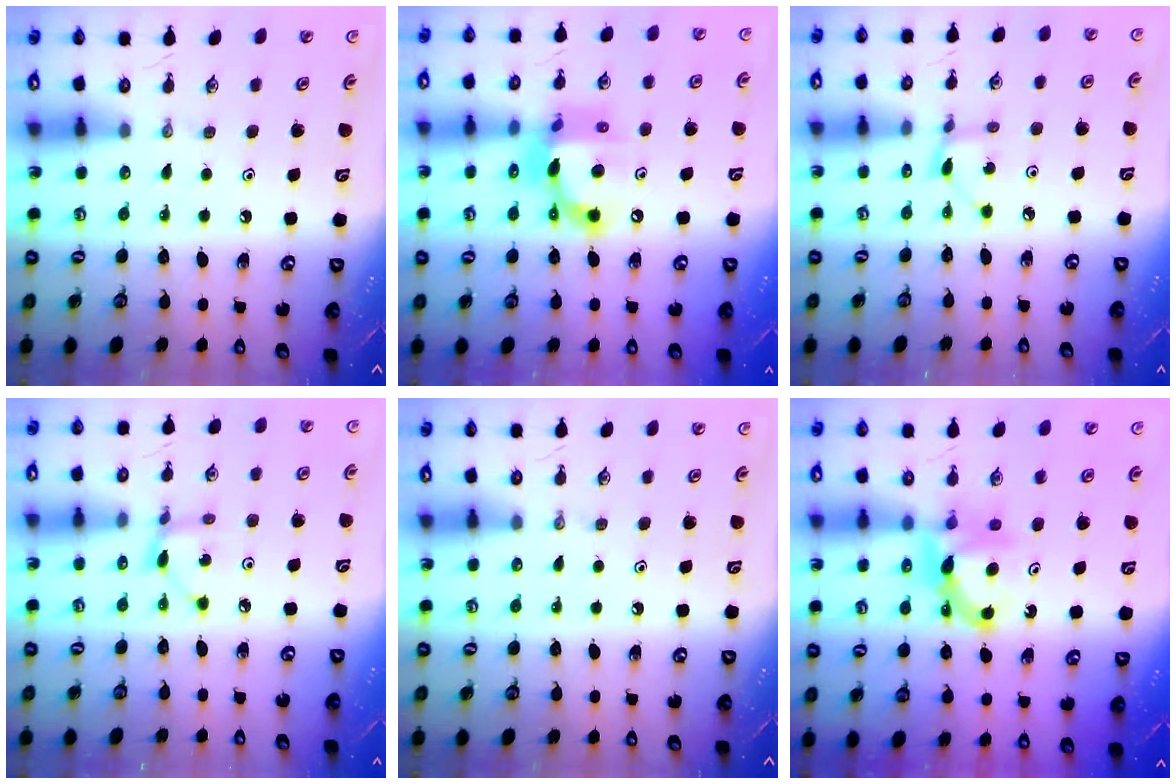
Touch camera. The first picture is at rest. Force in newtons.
{"total": 13.4, "press": 13.4, "slide": 0.9}
{"total": 2.6, "press": 2.6, "slide": 0.2}
{"total": 3.1, "press": 3.1, "slide": 0.1}
{"total": 0.0}
{"total": 7.9, "press": 7.8, "slide": 0.5}